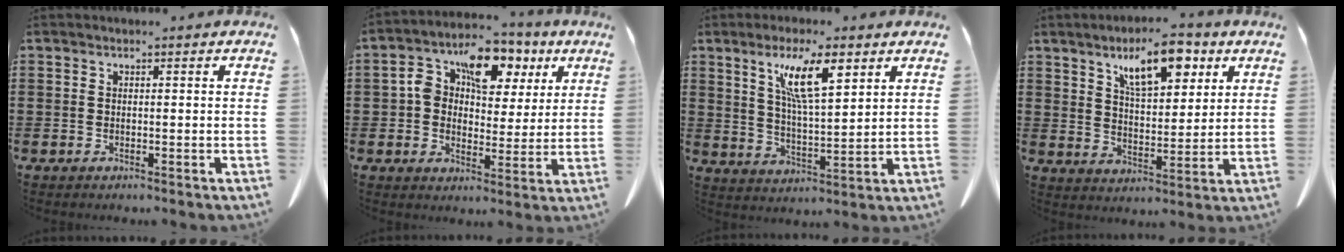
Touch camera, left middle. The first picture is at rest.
{"total": 9.7, "force": [4.3, 6.0, 6.4], "torque": [-0.116, 0.001, 0.070]}
{"total": 9.6, "force": [5.5, 2.3, 7.4], "torque": [-0.148, -0.005, 0.094]}
{"total": 9.8, "force": [6.4, 3.6, 6.5], "torque": [-0.111, -0.019, 0.108]}